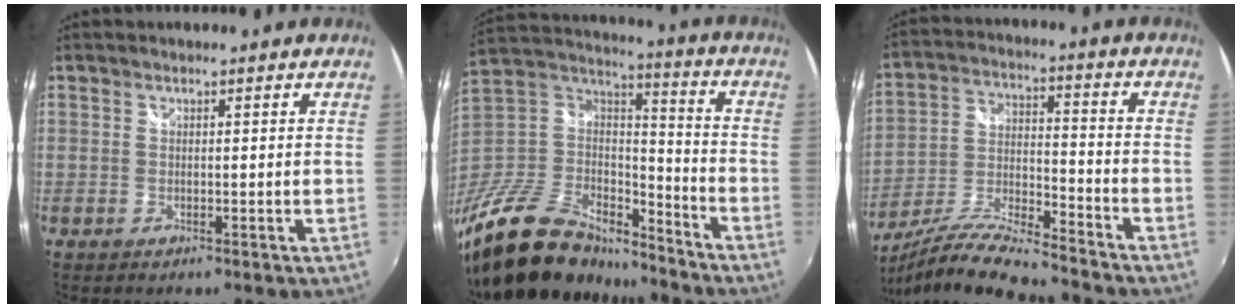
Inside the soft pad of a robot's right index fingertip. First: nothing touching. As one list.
[{"total": 27.3, "force": [-20.8, 12.3, 12.7], "torque": [-0.278, 0.011, -0.346]}, {"total": 10.8, "force": [-10.0, -0.5, 4.2], "torque": [-0.088, -0.007, -0.192]}]